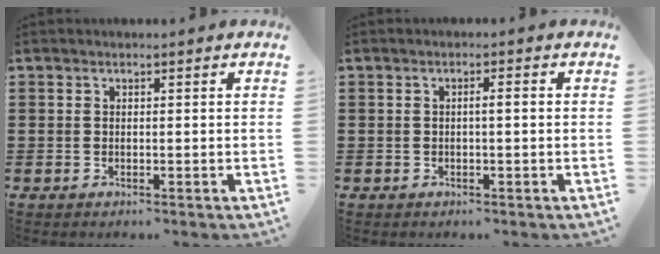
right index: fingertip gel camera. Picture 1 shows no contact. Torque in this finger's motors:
{"motor_torque": [0.43, 0.36, 0.02, 0.03]}